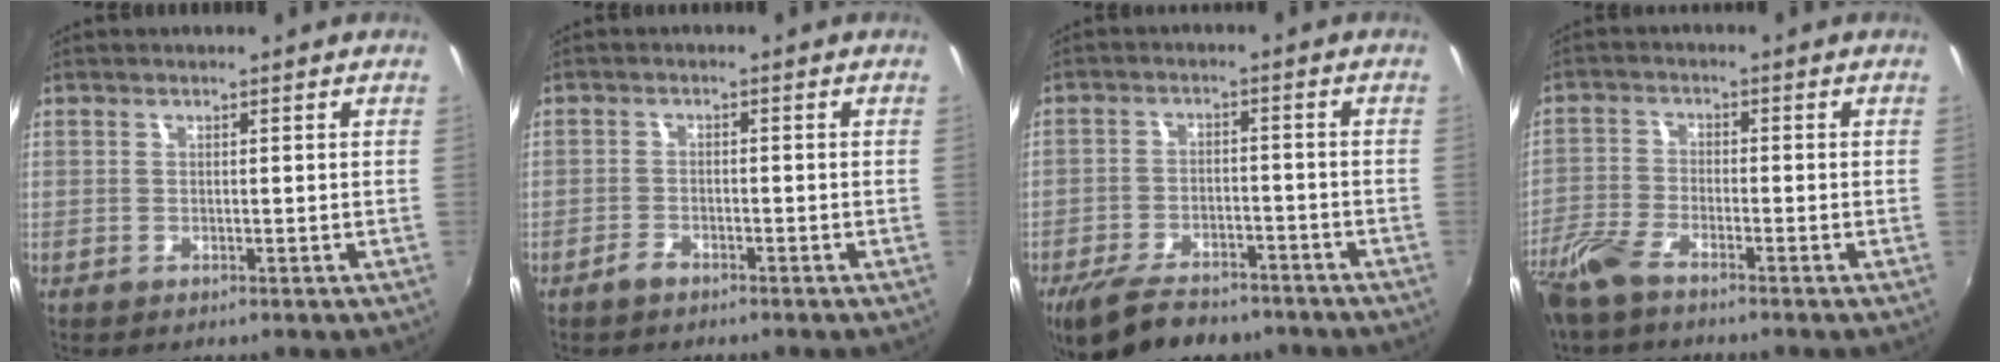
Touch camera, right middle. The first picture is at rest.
{"total": 2.0, "force": [-1.6, 0.8, 0.7], "torque": [-0.020, 0.000, -0.031]}
{"total": 12.6, "force": [-9.6, 5.3, 6.2], "torque": [-0.141, -0.017, -0.152]}
{"total": 6.6, "force": [-5.2, 1.7, 3.7], "torque": [-0.097, -0.011, -0.110]}